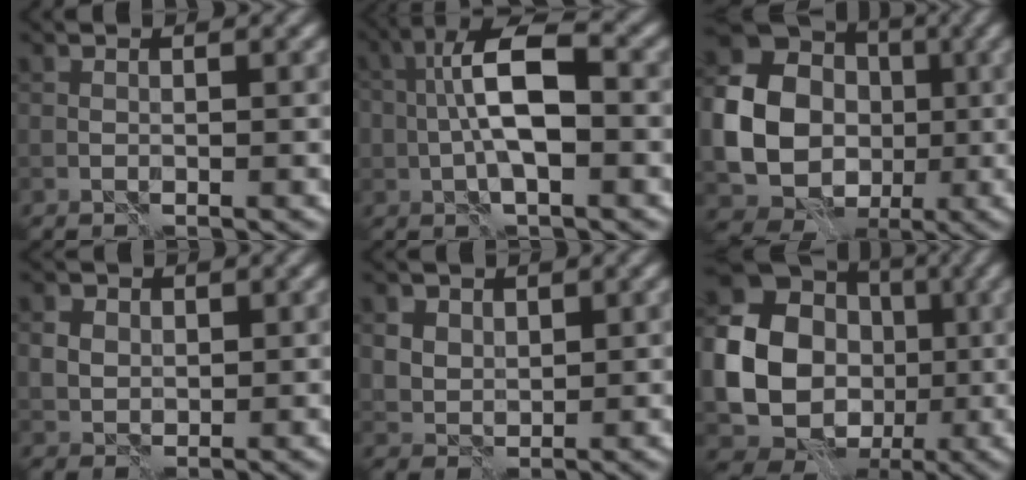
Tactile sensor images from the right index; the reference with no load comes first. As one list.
[{"total": 6.4, "force": [-0.1, 2.6, 5.9], "torque": [-0.111, 0.013, -0.008]}, {"total": 16.7, "force": [0.3, 15.6, 6.2], "torque": [-0.162, 0.014, -0.029]}, {"total": 2.1, "force": [0.8, 1.8, 0.7], "torque": [-0.016, 0.001, 0.014]}, {"total": 2.9, "force": [1.8, 2.2, 0.9], "torque": [-0.028, -0.004, 0.040]}, {"total": 21.5, "force": [-0.3, 20.3, 7.0], "torque": [-0.177, 0.004, -0.039]}]